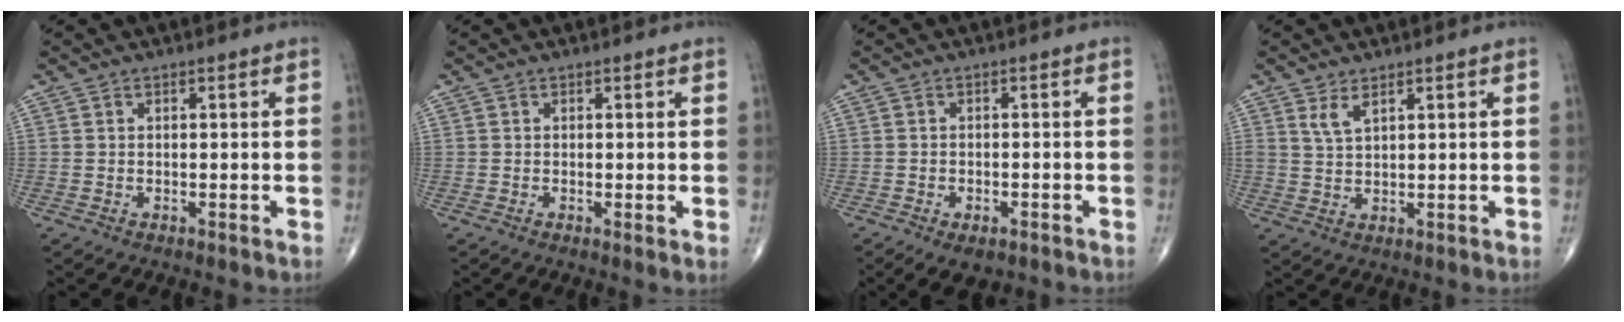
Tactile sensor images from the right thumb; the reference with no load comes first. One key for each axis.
{"total": 1.2, "fx": 0.0, "fy": 0.1, "fz": 1.2, "tx": -0.024, "ty": -0.005, "tz": -0.002}
{"total": 5.2, "fx": -3.0, "fy": 2.8, "fz": 3.1, "tx": -0.047, "ty": 0.008, "tz": -0.042}
{"total": 2.9, "fx": 1.9, "fy": 1.1, "fz": 2.0, "tx": -0.038, "ty": -0.010, "tz": 0.043}